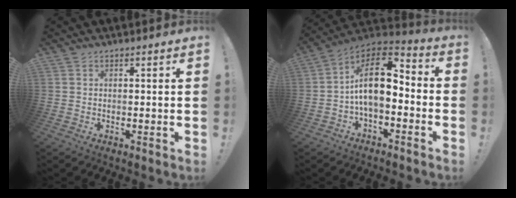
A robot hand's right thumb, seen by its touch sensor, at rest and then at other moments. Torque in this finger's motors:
{"motor_torque": [1.94, 2.50, 1.11, -1.13, 0.20]}